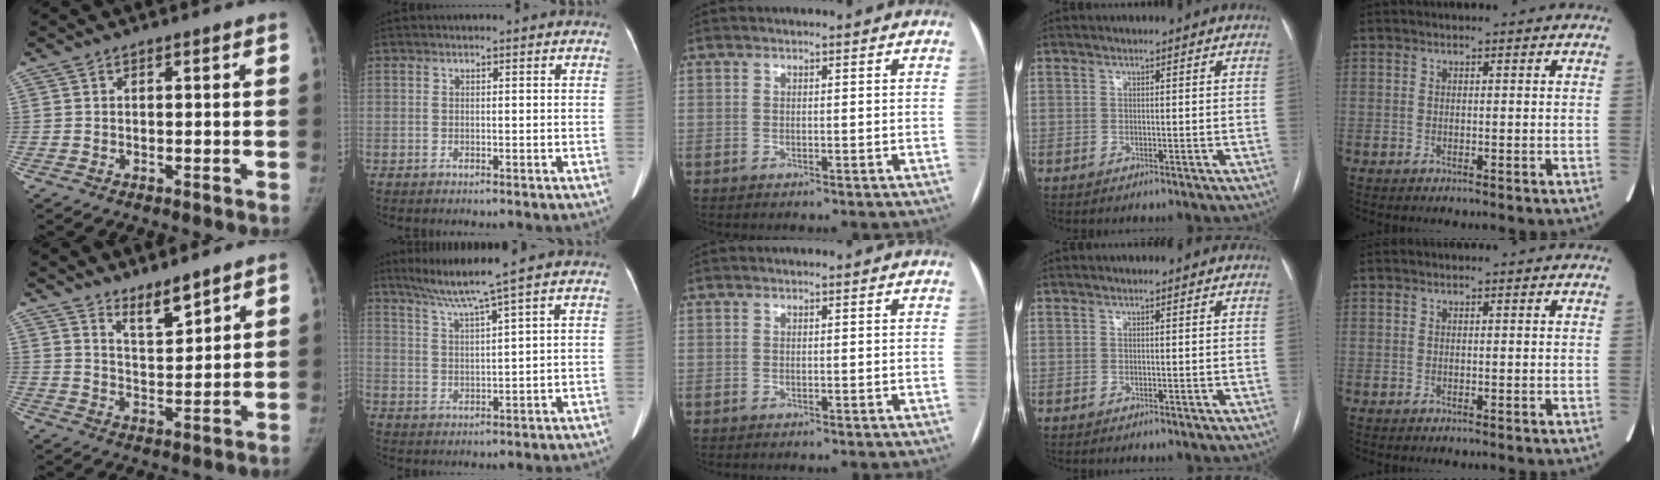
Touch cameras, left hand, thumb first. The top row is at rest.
{"thumb": {"total": 5.7, "force": [4.7, 1.4, 2.9], "torque": [-0.036, -0.046, 0.086]}, "index": {"total": 6.3, "force": [4.7, -2.0, 3.6], "torque": [-0.073, -0.003, 0.093]}}